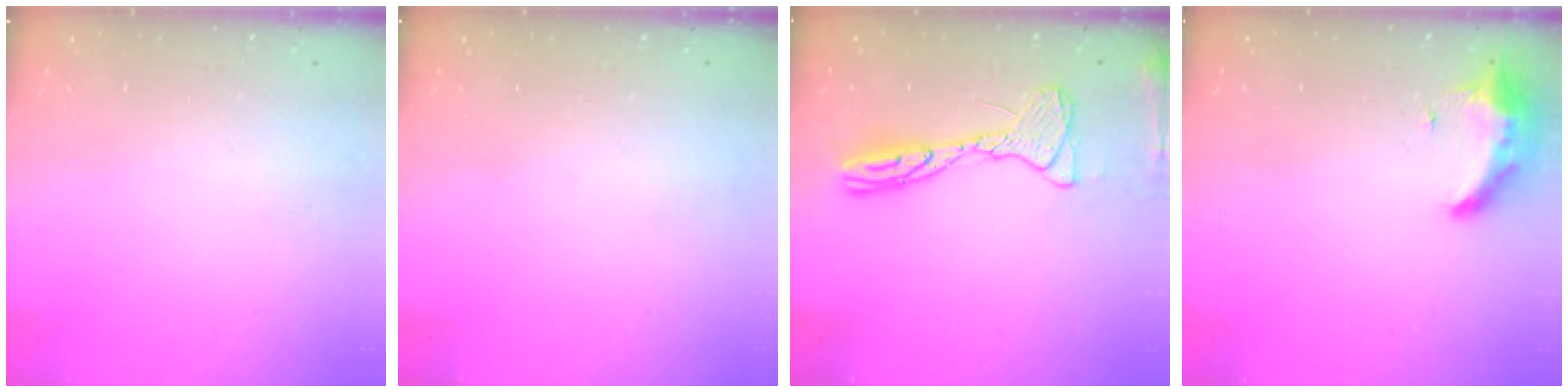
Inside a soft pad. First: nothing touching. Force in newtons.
{"total": 0.0}
{"total": 13.8, "press": 13.7, "slide": 1.3}
{"total": 8.5, "press": 8.4, "slide": 1.4}